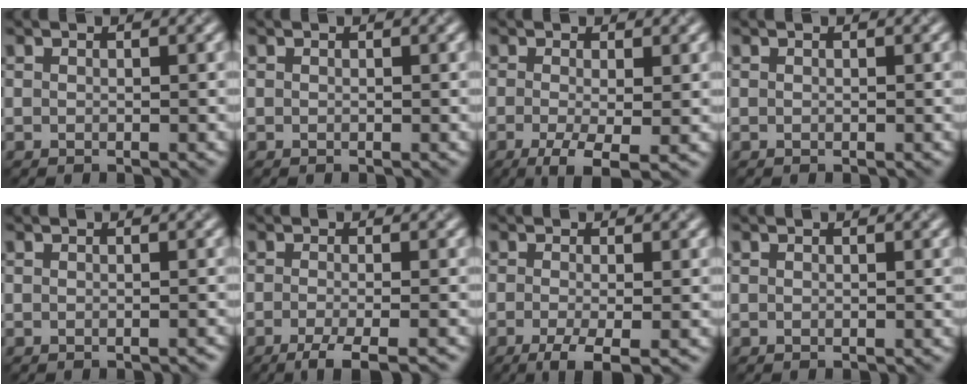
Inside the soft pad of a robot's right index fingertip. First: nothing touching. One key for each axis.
{"total": 0.0}
{"total": 4.2, "fx": -1.4, "fy": 1.0, "fz": 3.8, "tx": -0.073, "ty": -0.009, "tz": -0.026}
{"total": 0.0}
{"total": 0.5, "fx": -0.5, "fy": 0.1, "fz": 0.2, "tx": -0.001, "ty": 0.001, "tz": -0.006}
{"total": 4.0, "fx": -2.5, "fy": 0.8, "fz": 3.0, "tx": -0.043, "ty": -0.005, "tz": -0.049}
{"total": 3.3, "fx": -1.6, "fy": 0.7, "fz": 2.8, "tx": -0.051, "ty": -0.006, "tz": -0.036}
{"total": 0.0}